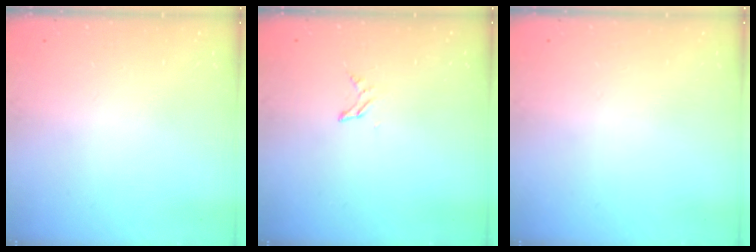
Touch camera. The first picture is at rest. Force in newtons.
{"total": 2.9, "press": 2.9, "slide": 0.3}
{"total": 0.0}